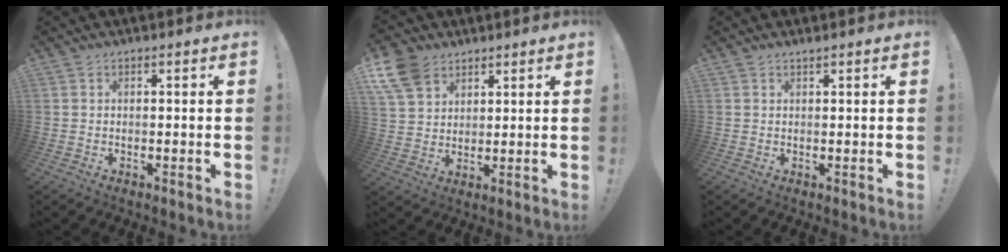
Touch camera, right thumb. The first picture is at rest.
{"total": 10.1, "force": [6.1, 6.9, 4.2], "torque": [-0.081, -0.032, 0.121]}
{"total": 0.8, "force": [0.8, -0.3, 0.1], "torque": [0.003, -0.002, 0.013]}